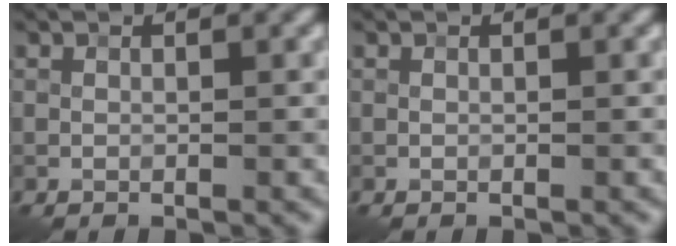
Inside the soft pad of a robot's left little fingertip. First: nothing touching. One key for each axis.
{"total": 0.0}